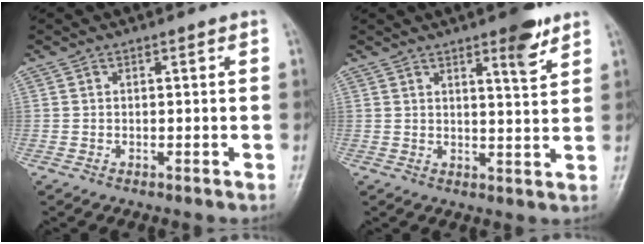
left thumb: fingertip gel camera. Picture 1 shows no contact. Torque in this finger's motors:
{"motor_torque": [2.90, 2.11, 0.37, -0.56, 0.10]}